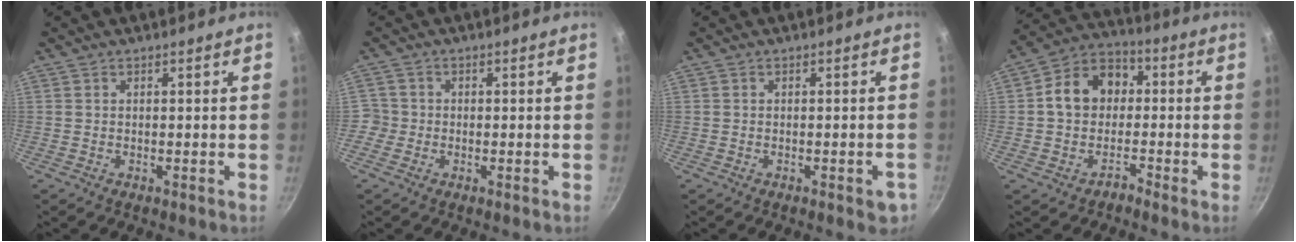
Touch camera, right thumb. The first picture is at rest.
{"total": 2.7, "force": [-1.0, 2.5, 0.2], "torque": [0.011, 0.015, -0.020]}
{"total": 3.0, "force": [-1.4, 1.2, 2.4], "torque": [-0.021, 0.007, -0.014]}
{"total": 10.4, "force": [-1.4, 8.7, 5.6], "torque": [-0.053, 0.050, -0.039]}